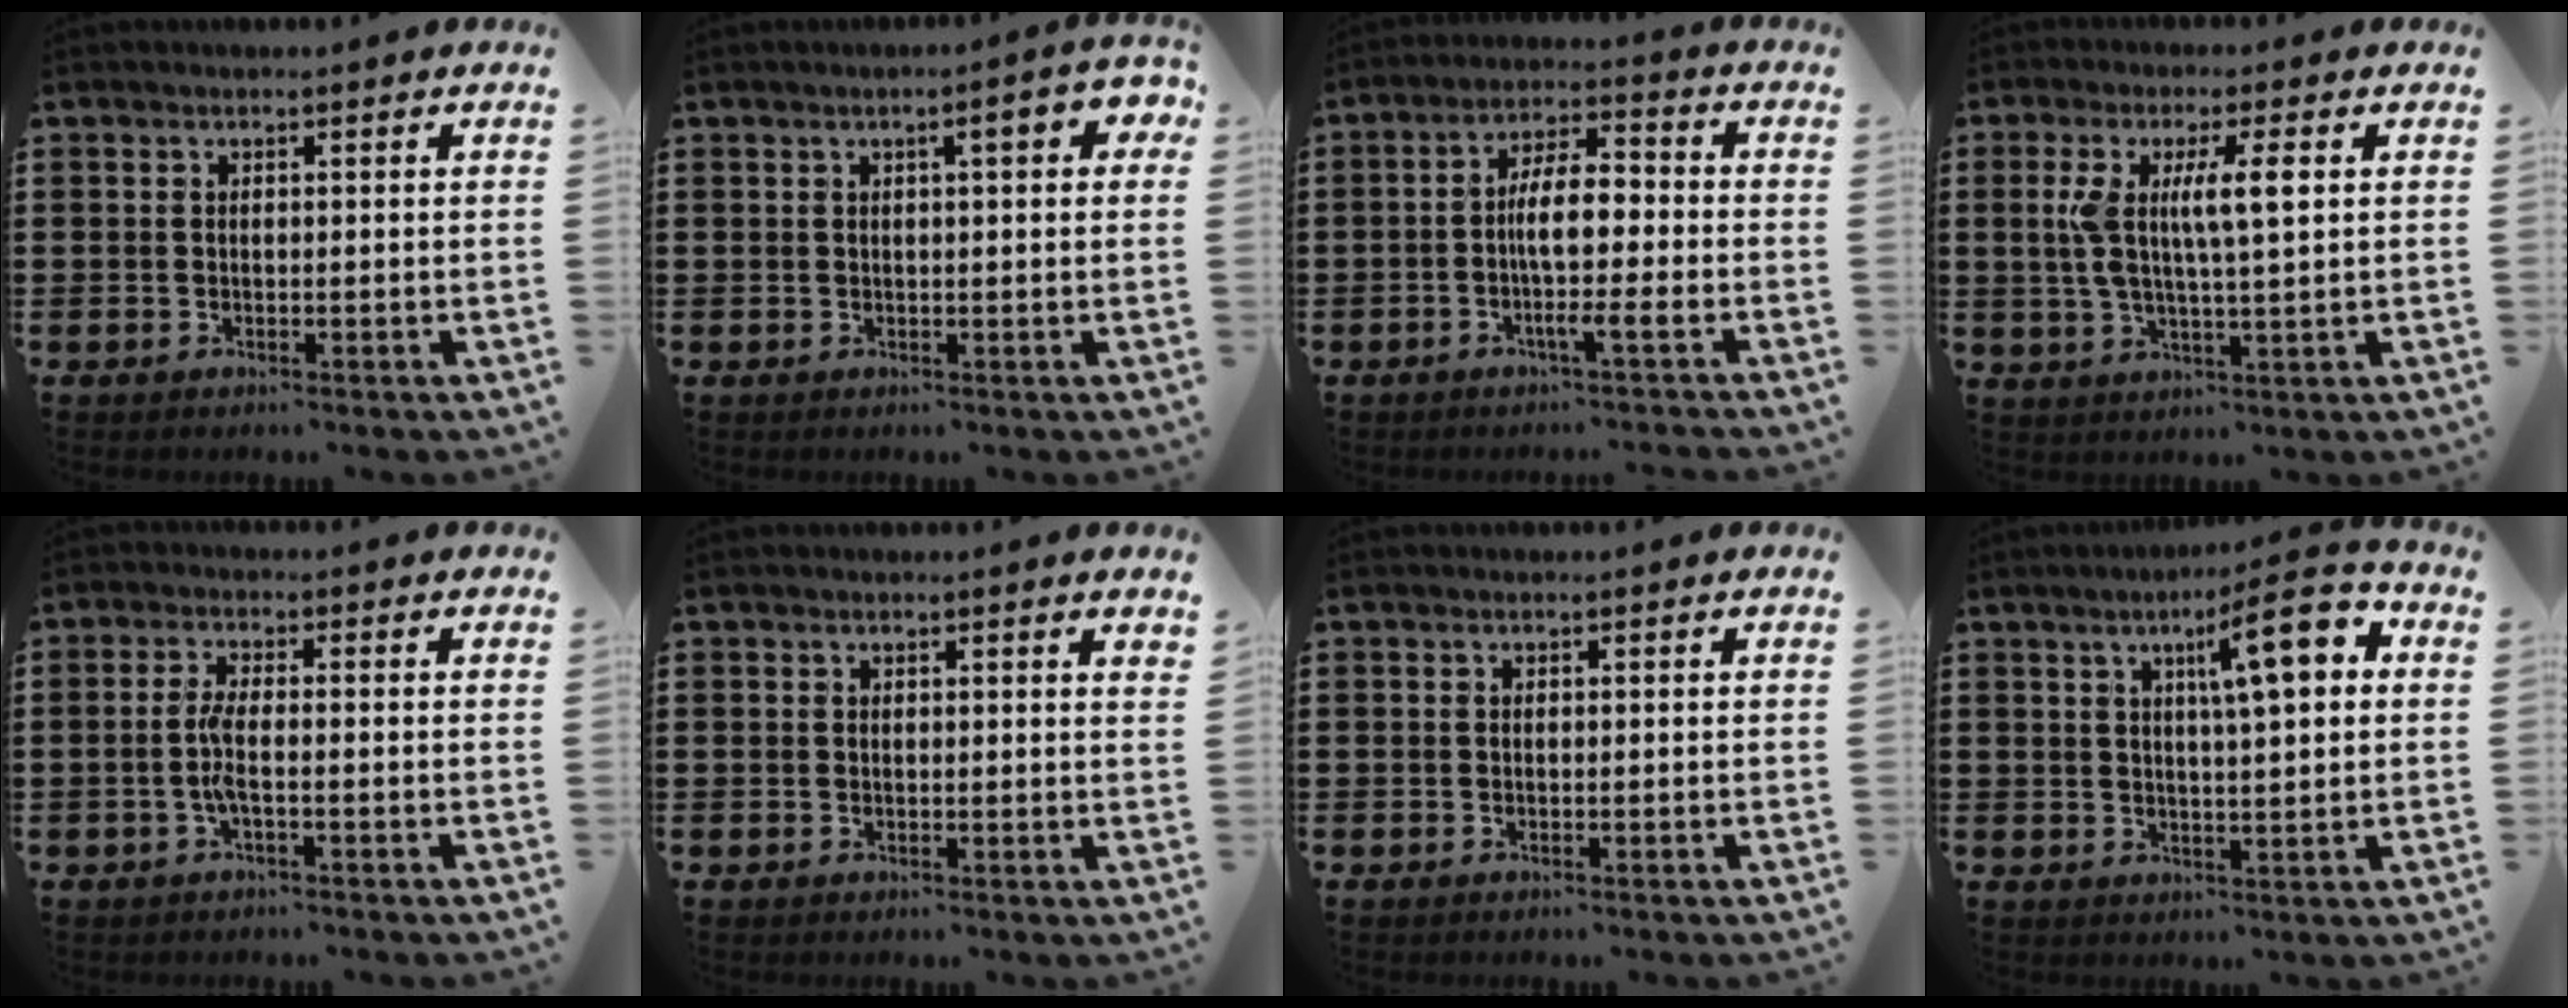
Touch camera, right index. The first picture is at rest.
{"total": 4.1, "force": [1.2, 0.8, 3.9], "torque": [-0.058, 0.001, 0.013]}
{"total": 7.8, "force": [-1.9, 1.8, 7.3], "torque": [-0.134, 0.006, -0.037]}
{"total": 7.8, "force": [1.8, 1.6, 7.4], "torque": [-0.153, 0.000, 0.024]}
{"total": 3.6, "force": [-0.9, 0.7, 3.4], "torque": [-0.086, -0.007, -0.025]}
{"total": 0.7, "force": [0.5, 0.0, 0.4], "torque": [-0.009, -0.001, 0.010]}
{"total": 0.0}
{"total": 9.7, "force": [3.3, 2.0, 8.9], "torque": [-0.147, -0.001, 0.045]}